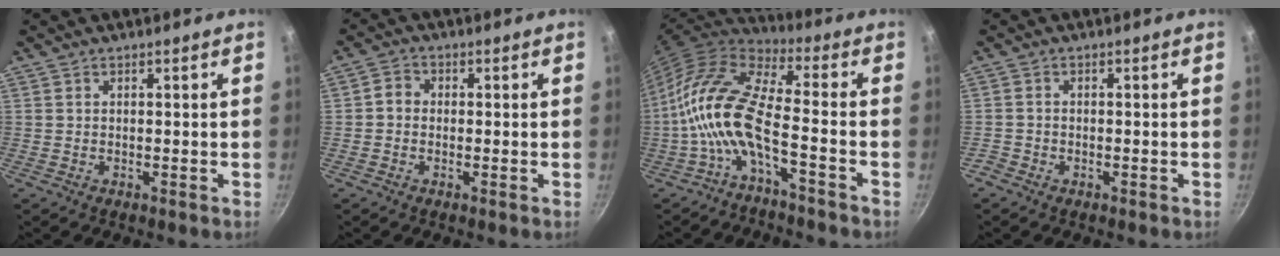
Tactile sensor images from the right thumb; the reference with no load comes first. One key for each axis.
{"total": 2.7, "fx": -0.2, "fy": 2.3, "fz": 1.3, "tx": -0.018, "ty": 0.009, "tz": -0.012}
{"total": 14.1, "fx": -4.8, "fy": 5.1, "fz": 12.3, "tx": -0.254, "ty": 0.053, "tz": -0.105}
{"total": 1.5, "fx": -1.2, "fy": 1.0, "fz": 0.4, "tx": -0.016, "ty": 0.007, "tz": -0.026}